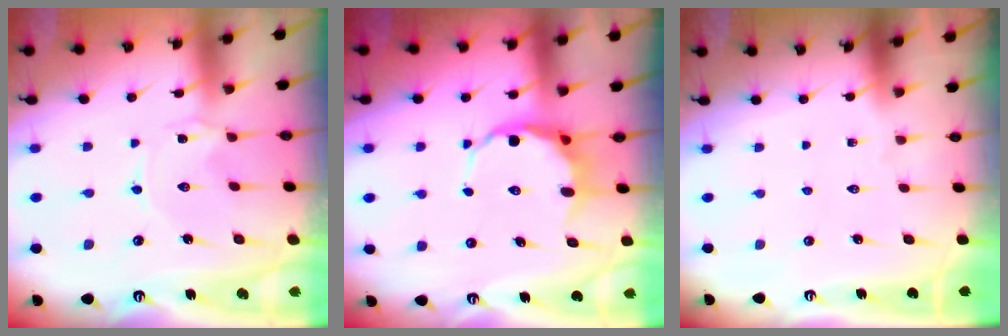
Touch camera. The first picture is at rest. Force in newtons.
{"total": 8.9, "press": 8.7, "slide": 2.1}
{"total": 0.0}